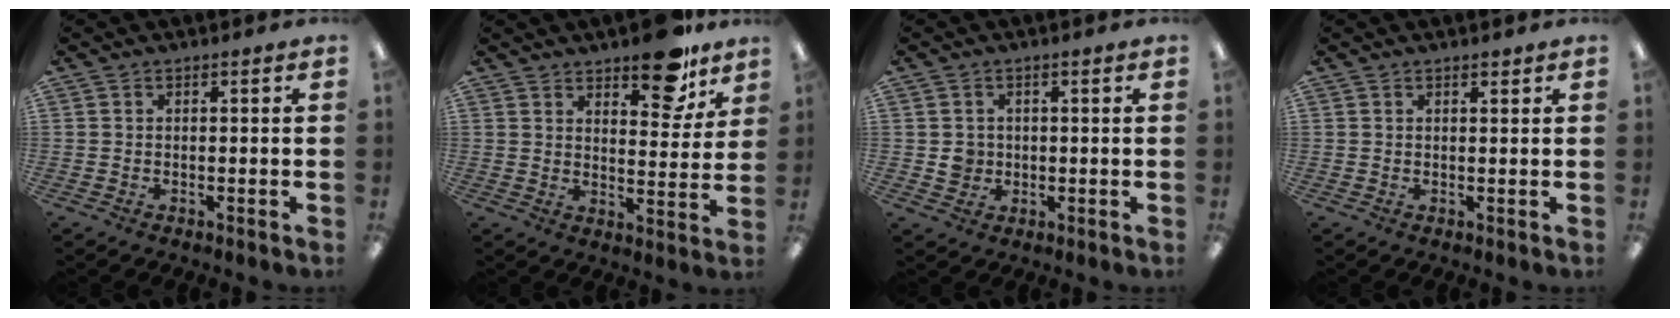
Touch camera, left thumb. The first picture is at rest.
{"total": 12.5, "force": [9.4, 5.1, 6.6], "torque": [-0.066, -0.064, 0.159]}
{"total": 3.2, "force": [0.1, 3.1, 0.7], "torque": [-0.010, 0.001, 0.001]}
{"total": 1.1, "force": [1.0, 0.3, 0.5], "torque": [-0.004, -0.005, 0.016]}